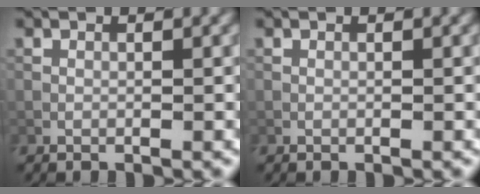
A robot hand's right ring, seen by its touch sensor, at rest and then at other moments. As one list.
[{"total": 0.0}]